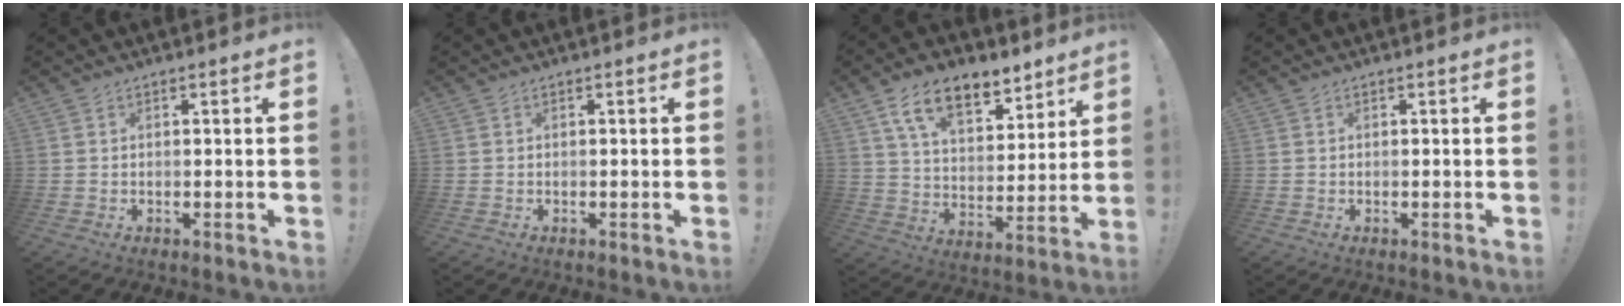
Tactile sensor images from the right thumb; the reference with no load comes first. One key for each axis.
{"total": 0.0}
{"total": 15.2, "fx": 9.8, "fy": 7.7, "fz": 8.7, "tx": -0.148, "ty": -0.050, "tz": 0.178}
{"total": 0.0}